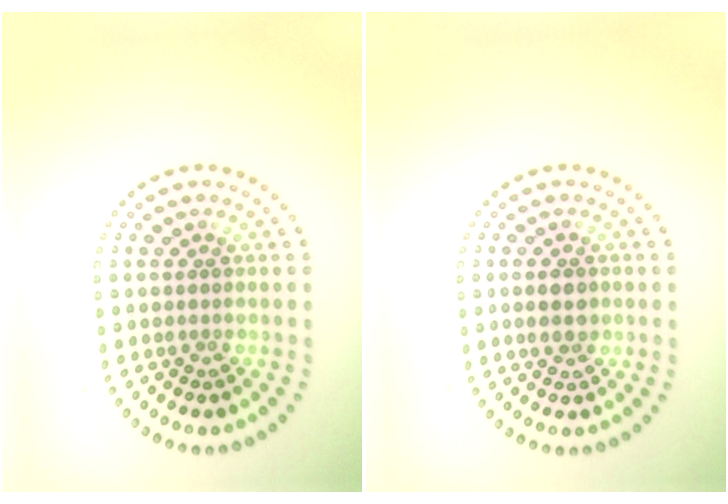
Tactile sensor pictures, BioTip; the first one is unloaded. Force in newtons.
{"total": 2.3, "press": 2.3, "slide": 0.1}